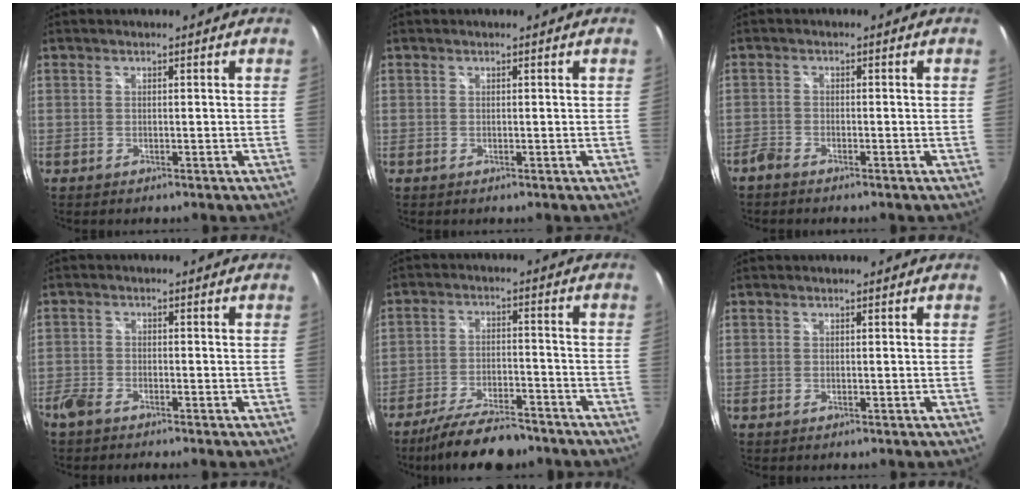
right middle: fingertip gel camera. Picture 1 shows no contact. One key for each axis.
{"total": 0.0}
{"total": 2.0, "fx": -1.8, "fy": 0.5, "fz": 0.6, "tx": -0.020, "ty": -0.004, "tz": -0.040}
{"total": 3.4, "fx": -2.9, "fy": 0.9, "fz": 1.4, "tx": -0.043, "ty": -0.008, "tz": -0.064}
{"total": 13.1, "fx": -10.8, "fy": 3.5, "fz": 6.6, "tx": -0.138, "ty": -0.016, "tz": -0.177}
{"total": 0.0}